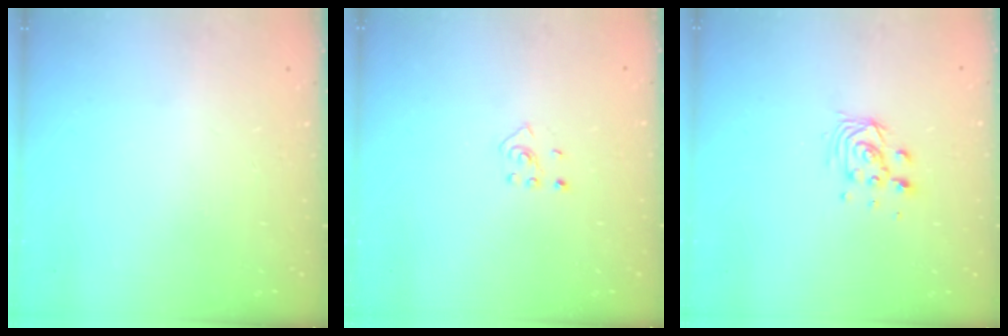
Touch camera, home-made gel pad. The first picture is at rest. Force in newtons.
{"total": 2.7, "press": 2.6, "slide": 0.9}
{"total": 6.8, "press": 6.8, "slide": 0.5}